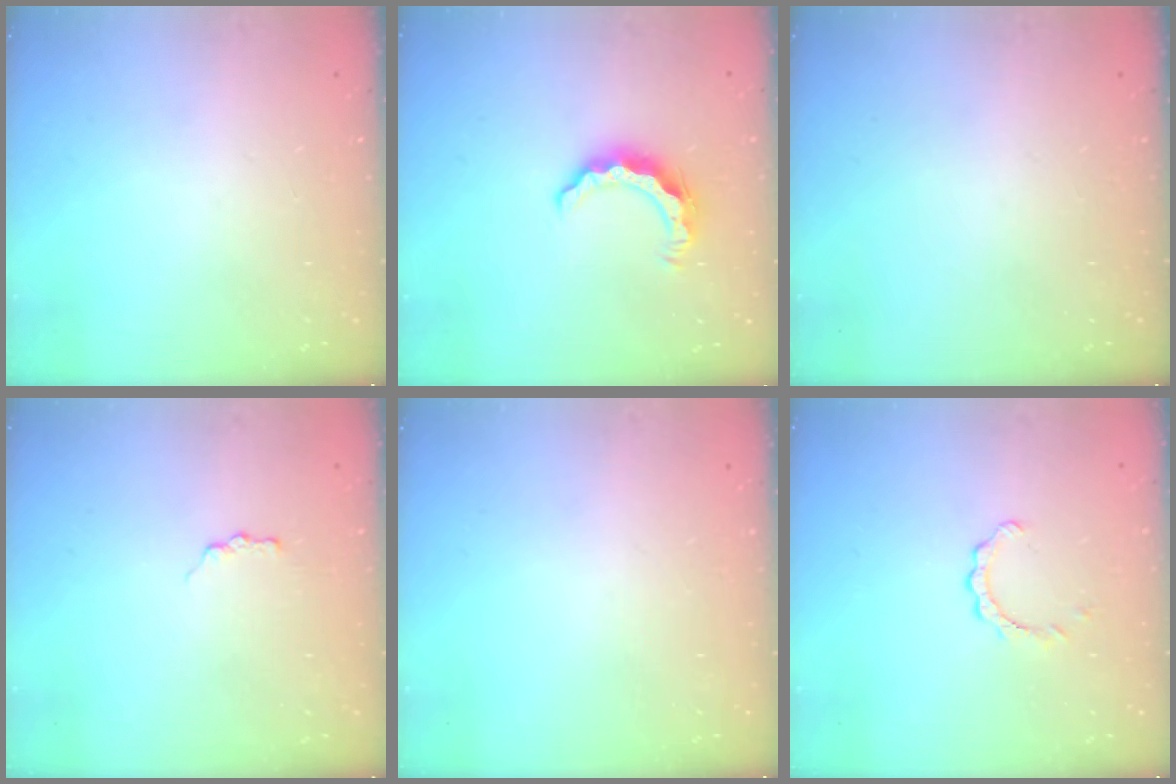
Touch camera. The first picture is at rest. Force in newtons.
{"total": 8.3, "press": 8.3, "slide": 0.3}
{"total": 0.0}
{"total": 2.6, "press": 2.6, "slide": 0.4}
{"total": 0.0}
{"total": 2.0, "press": 2.0, "slide": 0.2}